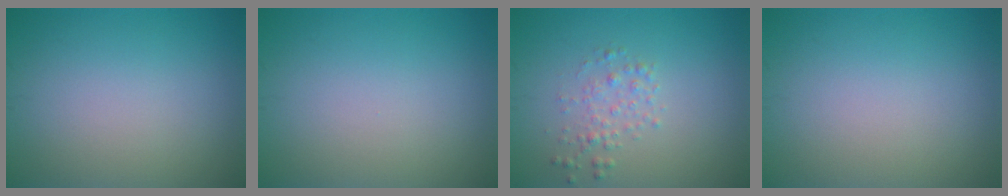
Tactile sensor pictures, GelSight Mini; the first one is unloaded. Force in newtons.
{"total": 0.0}
{"total": 1.6, "press": 1.6, "slide": 0.0}
{"total": 0.0}